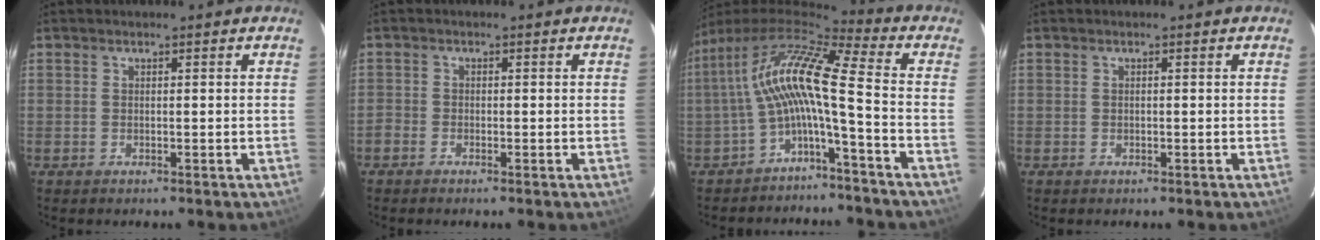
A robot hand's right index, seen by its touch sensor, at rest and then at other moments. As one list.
[{"total": 2.7, "force": [-1.8, 1.7, 1.0], "torque": [-0.024, -0.002, -0.035]}, {"total": 13.0, "force": [-1.9, 1.0, 12.9], "torque": [-0.243, 0.014, -0.037]}, {"total": 0.6, "force": [-0.2, 0.4, 0.3], "torque": [-0.005, -0.001, -0.002]}]